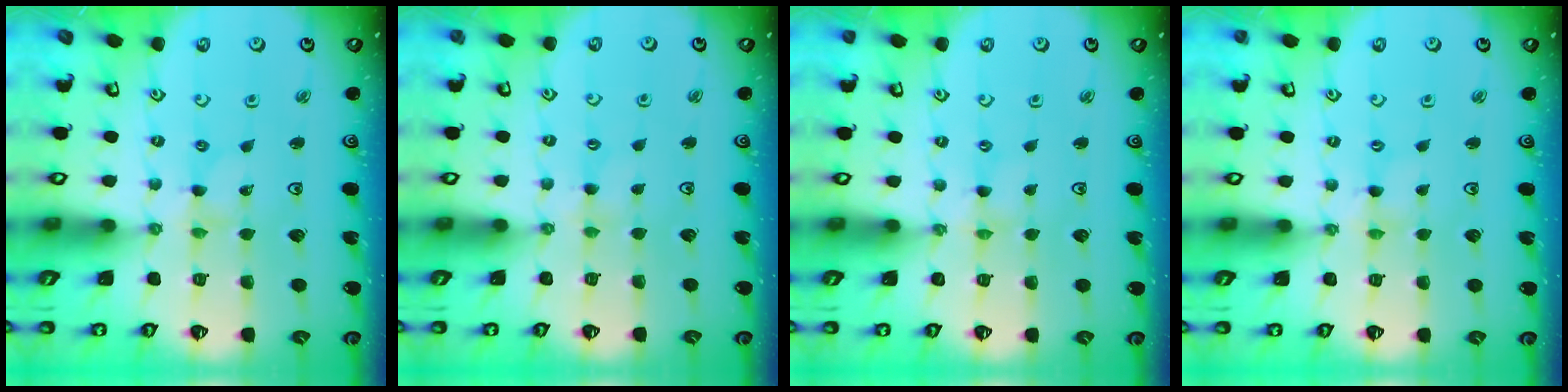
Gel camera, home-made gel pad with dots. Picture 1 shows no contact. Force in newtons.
{"total": 1.8, "press": 1.8, "slide": 0.4}
{"total": 0.0}
{"total": 0.6, "press": 0.6, "slide": 0.1}